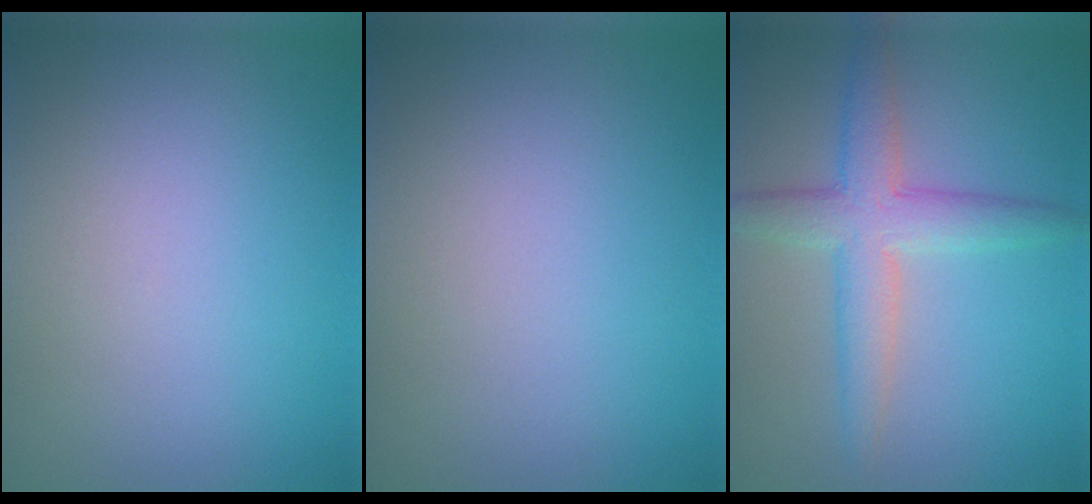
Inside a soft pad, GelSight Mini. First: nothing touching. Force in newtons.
{"total": 0.0}
{"total": 4.5, "press": 4.5, "slide": 0.1}